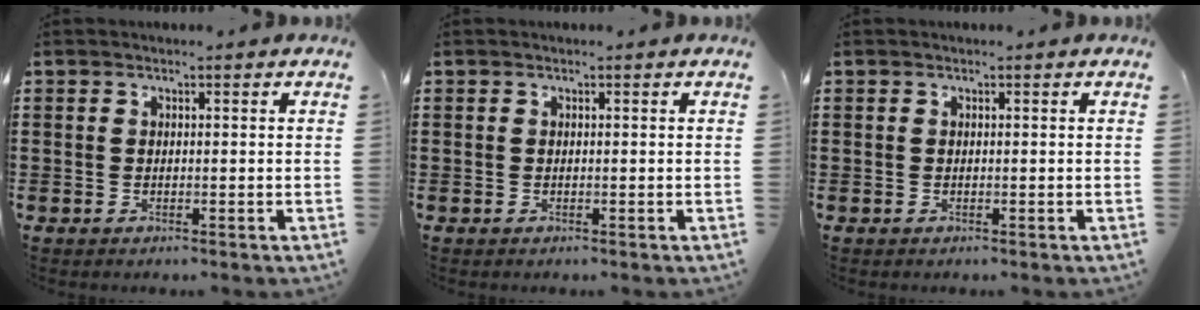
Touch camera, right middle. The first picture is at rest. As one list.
[{"total": 0.0}, {"total": 0.0}]